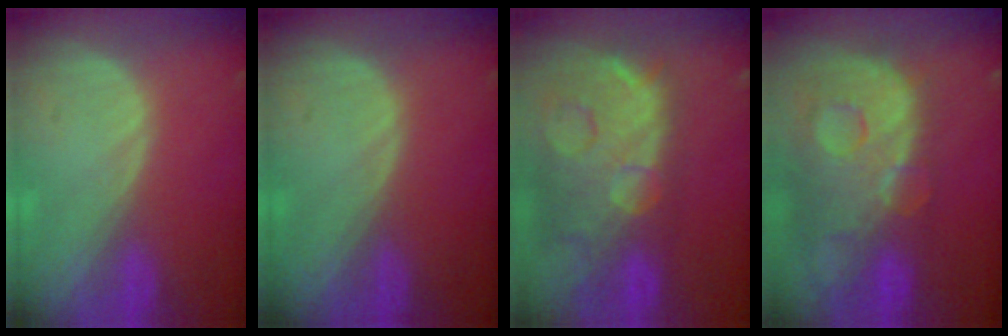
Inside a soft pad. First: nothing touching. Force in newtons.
{"total": 0.0}
{"total": 14.7, "press": 11.9, "slide": 8.6}
{"total": 13.7, "press": 11.2, "slide": 8.0}